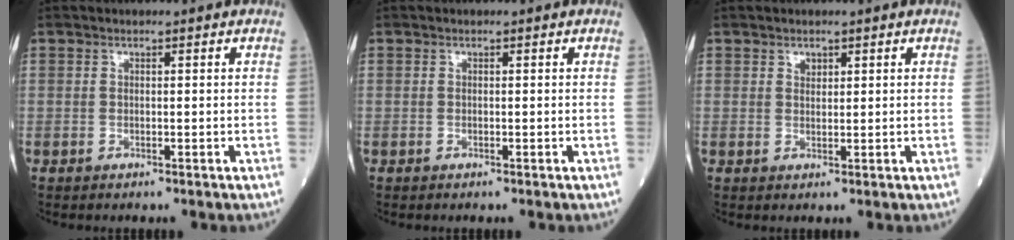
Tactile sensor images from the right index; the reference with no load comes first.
{"total": 0.0}
{"total": 1.1, "force": [0.7, 0.7, 0.5], "torque": [-0.005, -0.004, 0.011]}